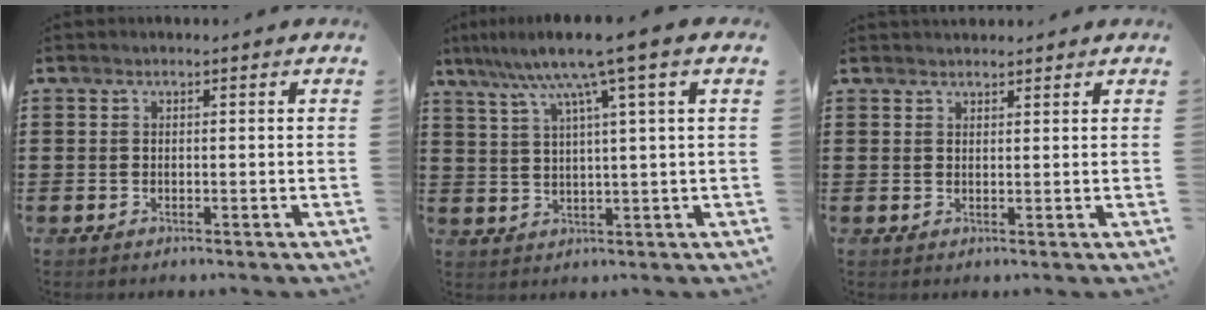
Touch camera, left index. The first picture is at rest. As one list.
[{"total": 8.5, "force": [4.8, -0.6, 7.0], "torque": [-0.149, -0.014, 0.076]}, {"total": 1.4, "force": [1.3, 0.3, 0.0], "torque": [-0.004, 0.001, 0.027]}]